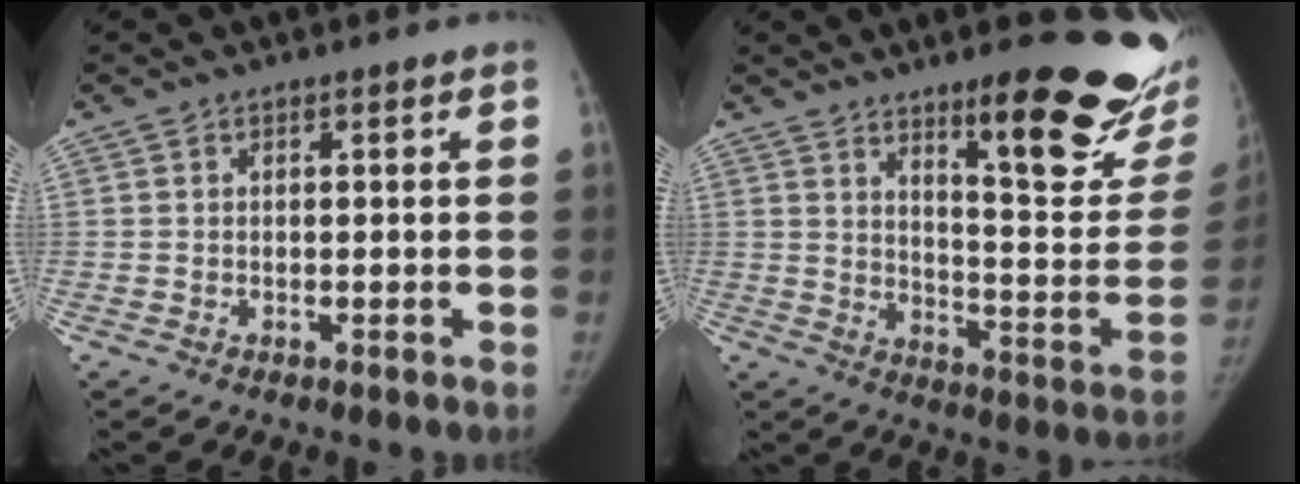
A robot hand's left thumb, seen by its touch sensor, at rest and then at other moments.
{"total": 22.1, "force": [14.2, 4.8, 16.2], "torque": [-0.174, -0.107, 0.205]}